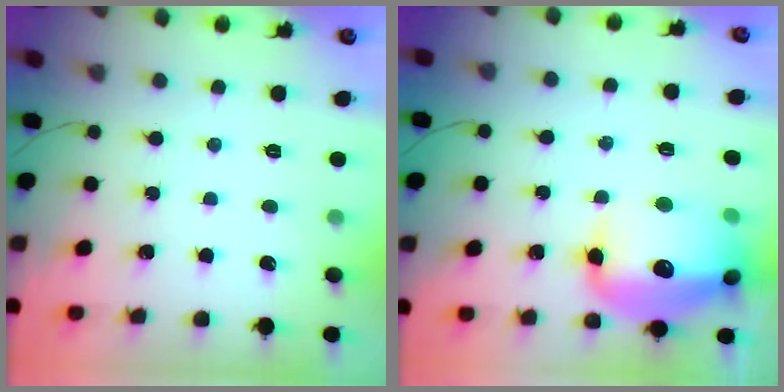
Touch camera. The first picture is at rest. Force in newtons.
{"total": 20.1, "press": 20.0, "slide": 2.5}